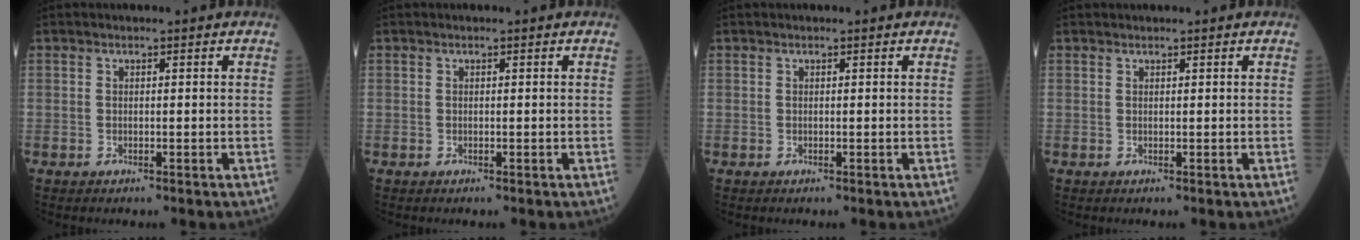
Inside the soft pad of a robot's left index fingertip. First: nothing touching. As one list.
[{"total": 0.0}, {"total": 0.0}, {"total": 0.7, "force": [0.7, 0.0, 0.1], "torque": [-0.006, 0.007, 0.014]}]